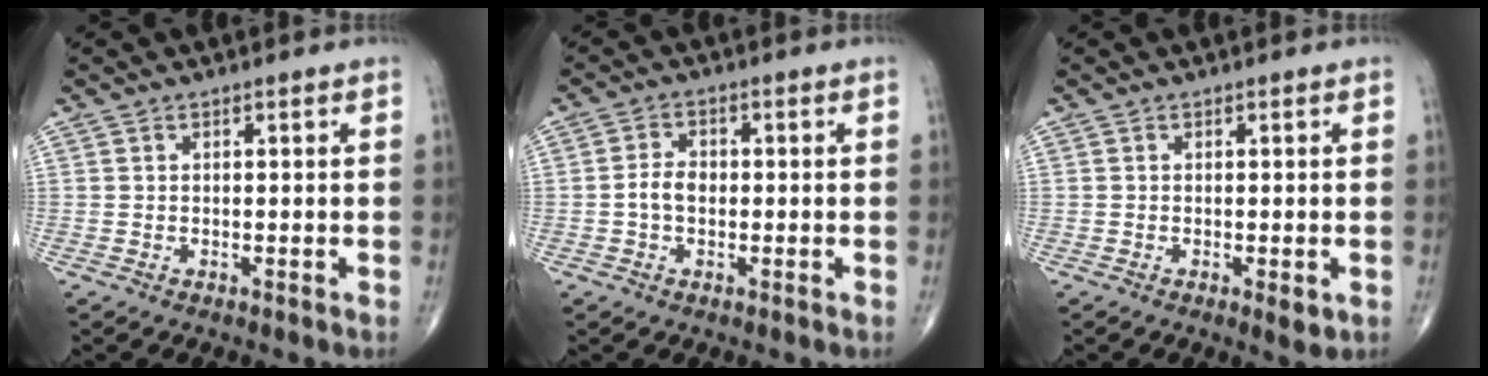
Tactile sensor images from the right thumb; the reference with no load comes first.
{"total": 3.6, "force": [-0.5, 2.5, 2.6], "torque": [-0.047, 0.012, -0.014]}
{"total": 2.1, "force": [-0.5, 0.6, 2.0], "torque": [-0.028, -0.007, -0.004]}